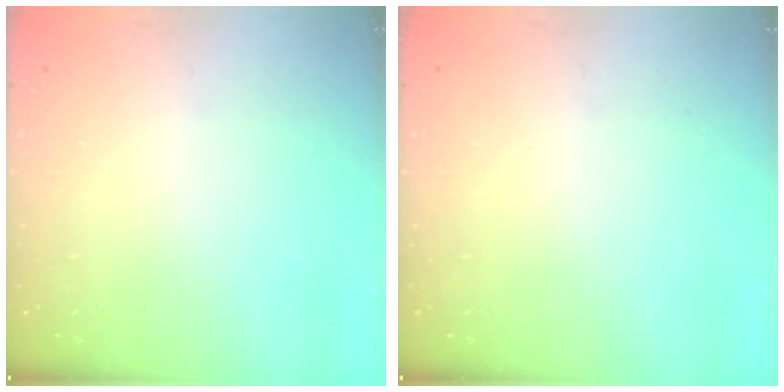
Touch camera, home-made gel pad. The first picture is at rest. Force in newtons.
{"total": 0.0}